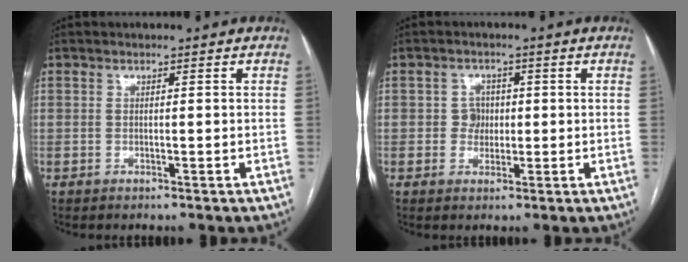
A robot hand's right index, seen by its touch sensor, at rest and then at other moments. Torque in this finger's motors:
{"motor_torque": [0.04, 0.06, 0.00, 0.00]}